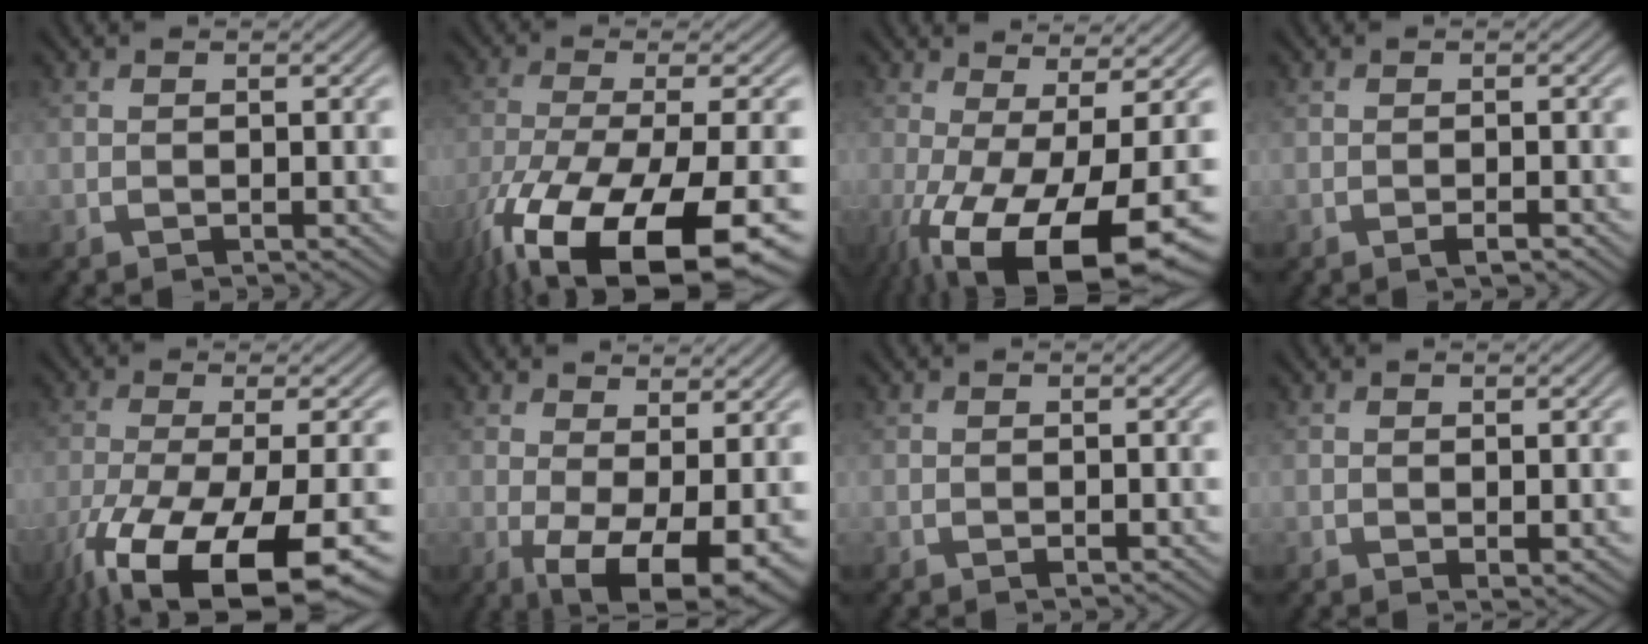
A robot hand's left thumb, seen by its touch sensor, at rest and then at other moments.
{"total": 18.4, "force": [-10.4, 5.7, 14.1], "torque": [-0.294, -0.057, -0.152]}
{"total": 15.0, "force": [-6.2, 4.8, 12.9], "torque": [-0.242, -0.028, -0.092]}
{"total": 1.1, "force": [-0.7, 0.2, 0.8], "torque": [-0.014, 0.000, -0.011]}
{"total": 16.5, "force": [-9.0, 5.0, 13.0], "torque": [-0.261, -0.048, -0.129]}
{"total": 9.0, "force": [-0.7, 4.0, 8.1], "torque": [-0.126, -0.015, -0.004]}
{"total": 0.0}
{"total": 0.9, "force": [0.2, 0.4, 0.8], "torque": [-0.011, -0.004, 0.006]}